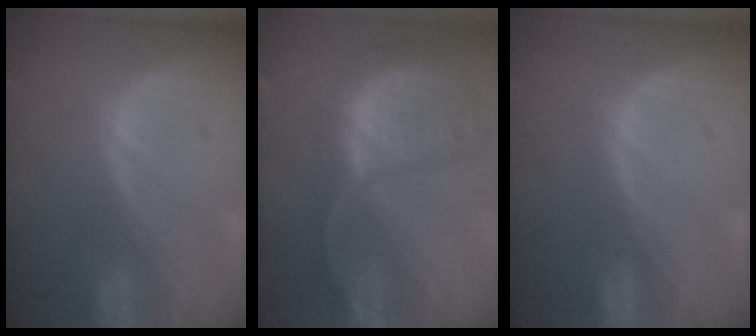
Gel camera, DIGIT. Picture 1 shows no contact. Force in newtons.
{"total": 11.9, "press": 9.8, "slide": 6.7}
{"total": 0.0}